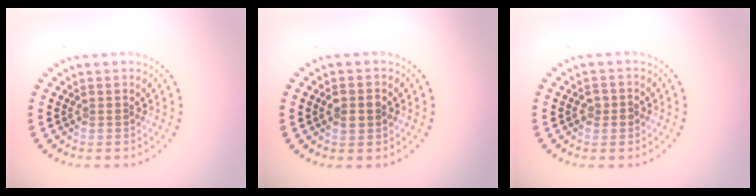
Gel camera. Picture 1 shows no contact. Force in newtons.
{"total": 2.5, "press": 2.5, "slide": 0.1}
{"total": 1.5, "press": 1.5, "slide": 0.2}